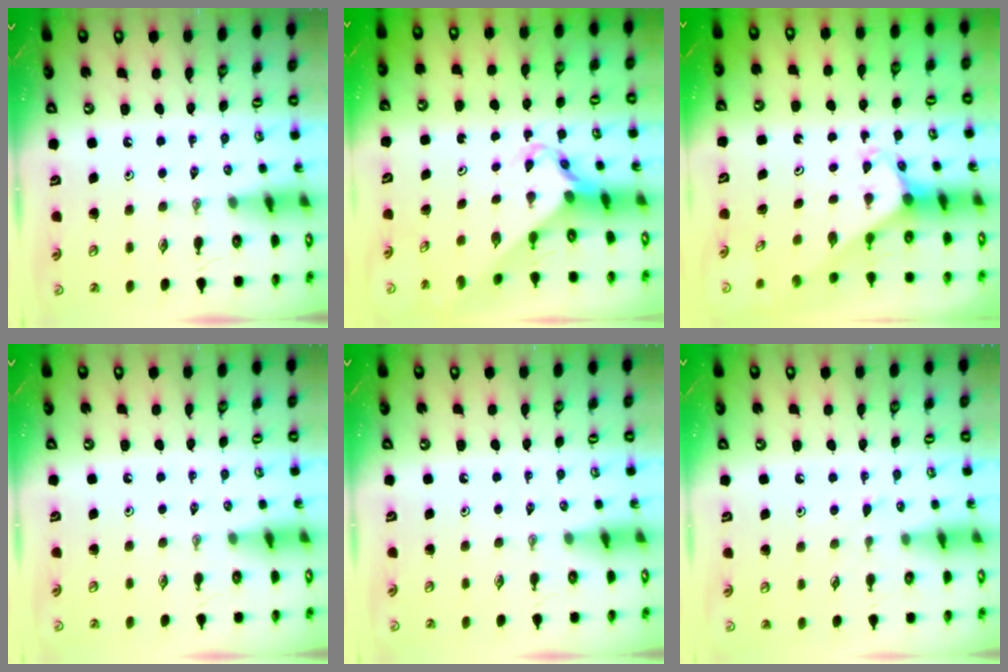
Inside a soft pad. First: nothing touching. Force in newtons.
{"total": 2.9, "press": 2.9, "slide": 0.2}
{"total": 2.0, "press": 2.0, "slide": 0.1}
{"total": 0.0}
{"total": 0.0}
{"total": 7.9, "press": 7.8, "slide": 0.8}